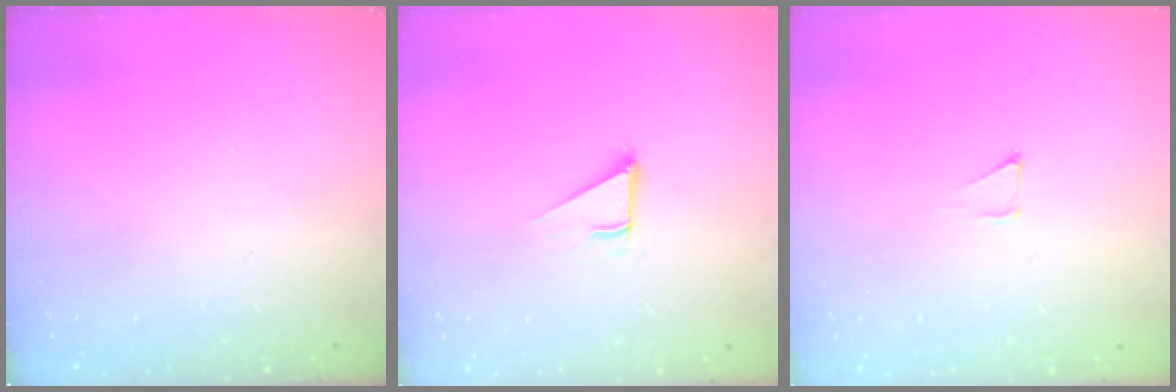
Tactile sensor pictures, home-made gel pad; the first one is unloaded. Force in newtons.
{"total": 2.9, "press": 2.8, "slide": 0.2}
{"total": 2.8, "press": 2.8, "slide": 0.2}